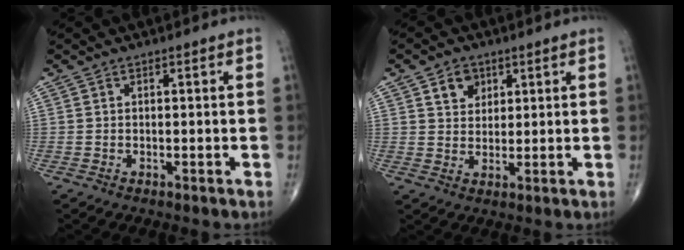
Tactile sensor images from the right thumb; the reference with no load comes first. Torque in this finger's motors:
{"motor_torque": [0.77, 0.87, 0.58, 0.39, 0.10]}